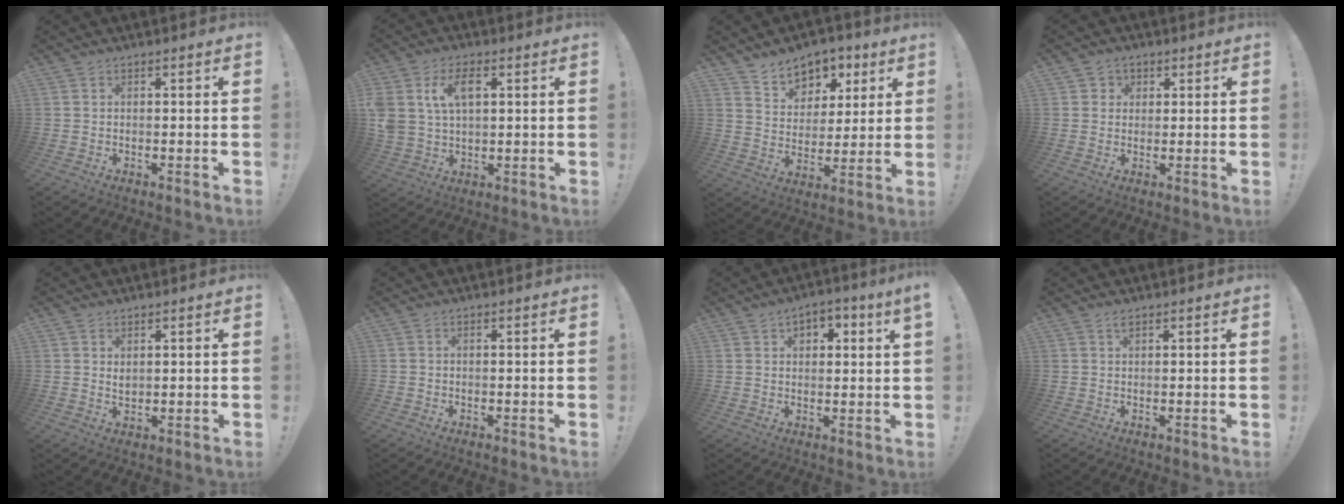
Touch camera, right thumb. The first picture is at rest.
{"total": 9.5, "force": [3.4, 6.1, 6.4], "torque": [-0.121, -0.002, 0.060]}
{"total": 9.9, "force": [6.6, 7.0, 2.2], "torque": [-0.026, -0.050, 0.127]}
{"total": 2.9, "force": [1.0, 2.7, 0.3], "torque": [0.000, -0.003, 0.016]}
{"total": 2.0, "force": [1.3, 1.3, 0.8], "torque": [-0.002, -0.011, 0.021]}
{"total": 0.6, "force": [-0.4, 0.4, -0.1], "torque": [0.002, 0.000, -0.007]}
{"total": 4.0, "force": [1.8, 2.2, 2.8], "torque": [-0.034, 0.001, 0.029]}
{"total": 0.5, "force": [0.4, 0.1, 0.3], "torque": [-0.005, 0.001, 0.007]}